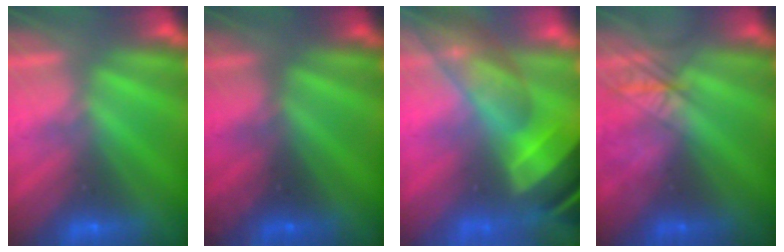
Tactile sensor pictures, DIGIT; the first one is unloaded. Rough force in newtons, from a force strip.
{"total": 2.4}
{"total": 7.4}
{"total": 2.5}